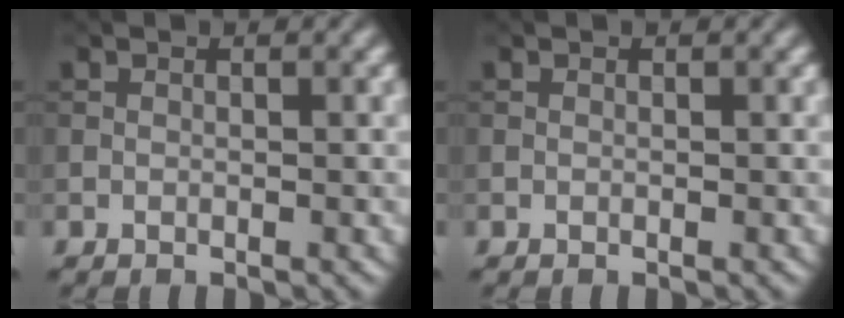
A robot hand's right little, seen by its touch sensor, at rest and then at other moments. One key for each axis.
{"total": 0.0}